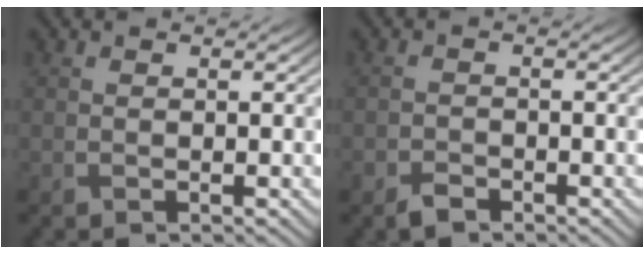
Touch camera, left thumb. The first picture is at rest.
{"total": 1.9, "force": [-1.5, 1.0, 0.7], "torque": [-0.013, -0.001, -0.033]}